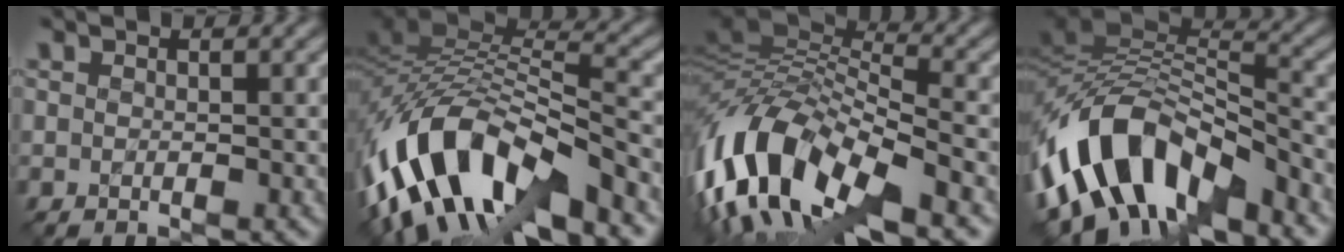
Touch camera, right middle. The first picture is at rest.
{"total": 13.5, "force": [-6.9, 6.2, 9.9], "torque": [-0.188, 0.019, -0.125]}
{"total": 13.7, "force": [-5.8, 6.1, 10.8], "torque": [-0.218, 0.015, -0.115]}
{"total": 11.7, "force": [-5.7, 6.3, 8.0], "torque": [-0.140, 0.021, -0.115]}